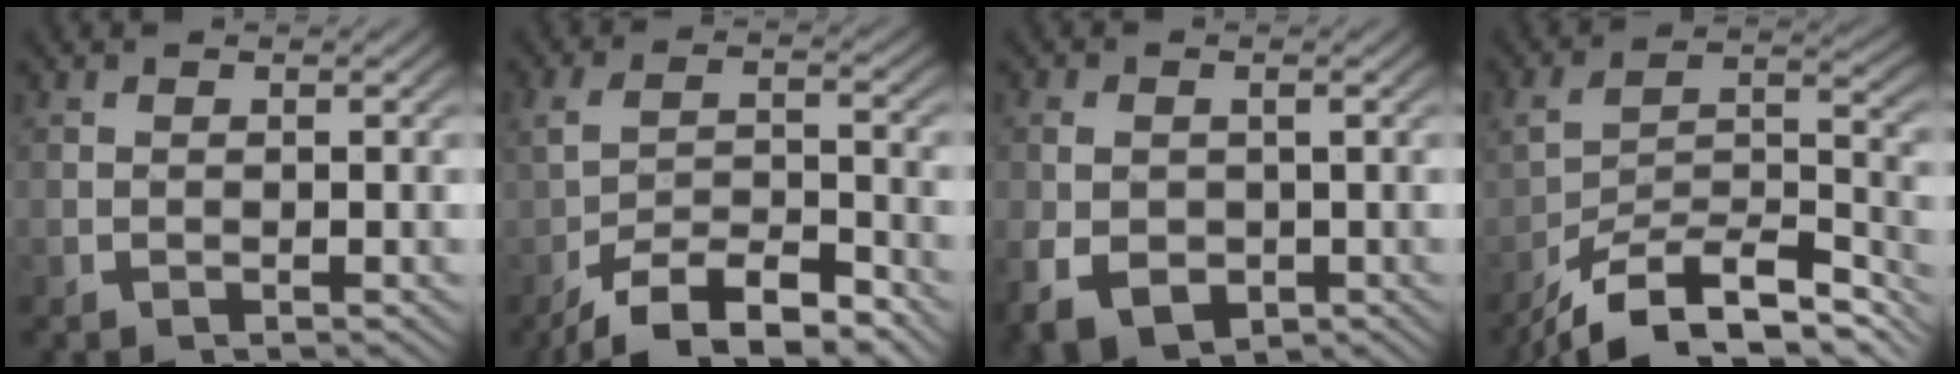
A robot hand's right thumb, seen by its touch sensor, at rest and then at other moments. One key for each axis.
{"total": 7.5, "fx": -4.6, "fy": 3.5, "fz": 4.7, "tx": -0.089, "ty": -0.019, "tz": -0.067}
{"total": 5.8, "fx": -1.8, "fy": 4.2, "fz": 3.6, "tx": -0.083, "ty": -0.036, "tz": -0.006}
{"total": 12.0, "fx": -7.7, "fy": 5.6, "fz": 7.3, "tx": -0.131, "ty": -0.039, "tz": -0.099}